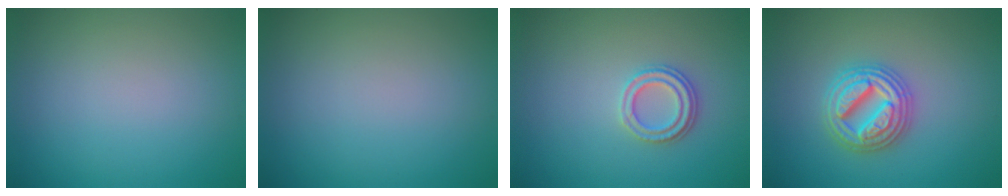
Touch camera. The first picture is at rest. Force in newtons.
{"total": 0.0}
{"total": 2.3, "press": 2.1, "slide": 1.0}
{"total": 4.9, "press": 4.9, "slide": 0.7}